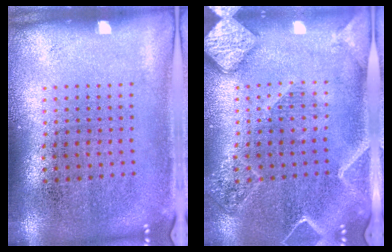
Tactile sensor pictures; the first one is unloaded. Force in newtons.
{"total": 2.4, "press": 2.2, "slide": 0.9}